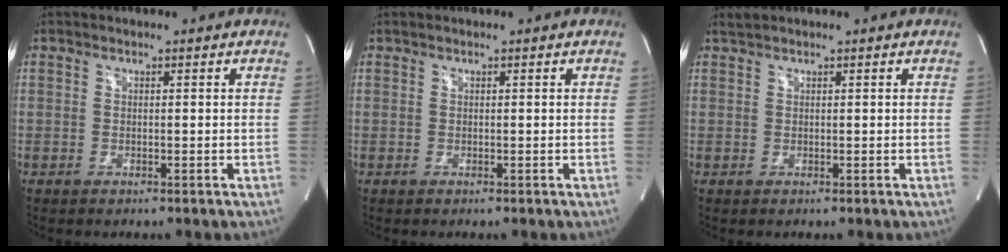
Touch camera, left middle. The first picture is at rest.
{"total": 0.0}
{"total": 0.7, "force": [0.7, -0.1, 0.2], "torque": [-0.013, 0.012, 0.020]}